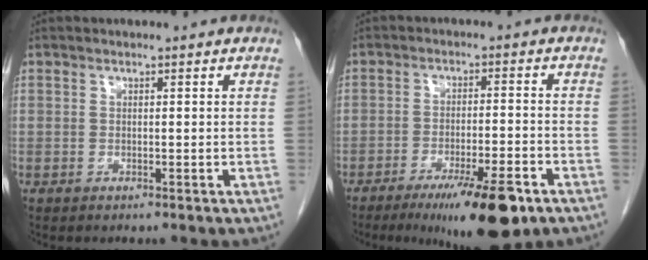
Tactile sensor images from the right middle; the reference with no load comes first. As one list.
[{"total": 11.7, "force": [-7.2, 1.4, 9.0], "torque": [-0.134, -0.023, -0.109]}]